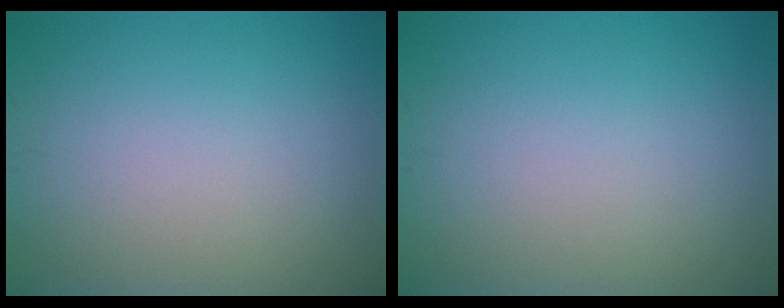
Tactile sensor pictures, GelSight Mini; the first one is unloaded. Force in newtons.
{"total": 0.0}